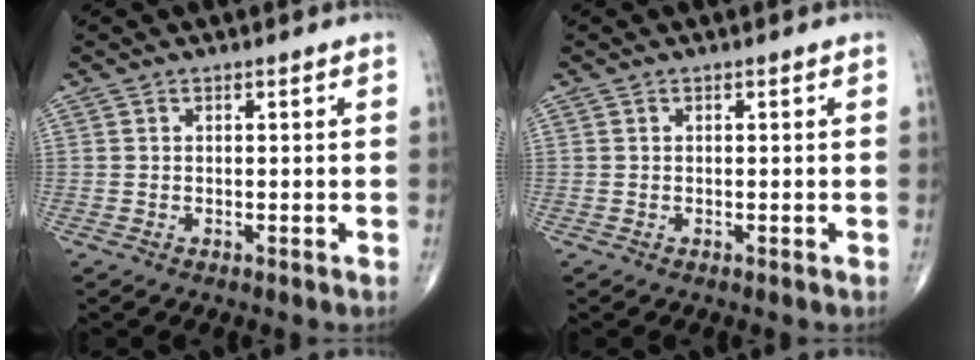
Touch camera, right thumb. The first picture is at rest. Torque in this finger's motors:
{"motor_torque": [-0.09, 0.02, -0.01, -0.01, 0.01]}